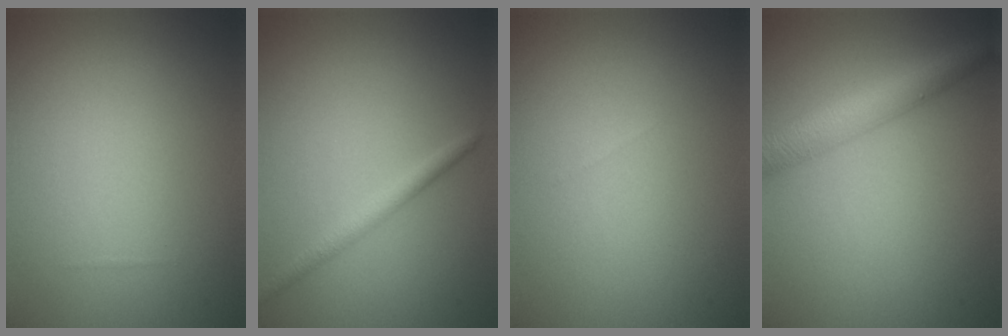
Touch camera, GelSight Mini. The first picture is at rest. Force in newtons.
{"total": 1.8, "press": 1.8, "slide": 0.1}
{"total": 0.0}
{"total": 4.5, "press": 4.5, "slide": 0.1}